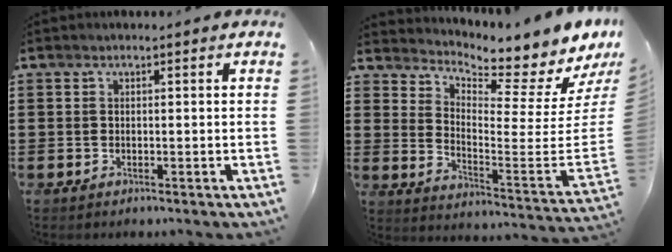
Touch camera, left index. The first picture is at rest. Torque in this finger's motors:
{"motor_torque": [-0.03, -0.03, 0.20, 0.00]}